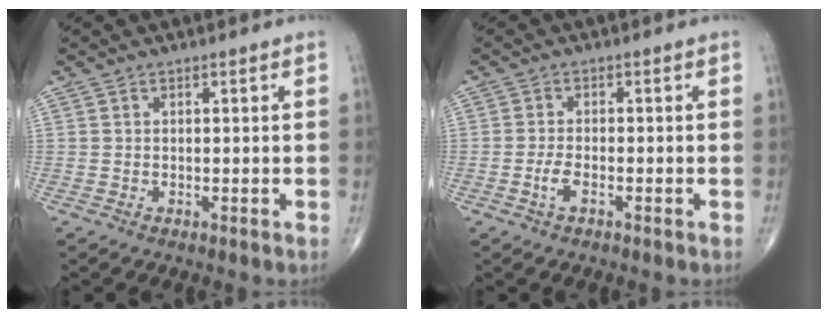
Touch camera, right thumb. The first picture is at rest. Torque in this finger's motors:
{"motor_torque": [-0.53, 0.25, -0.03, 0.20, 0.09]}